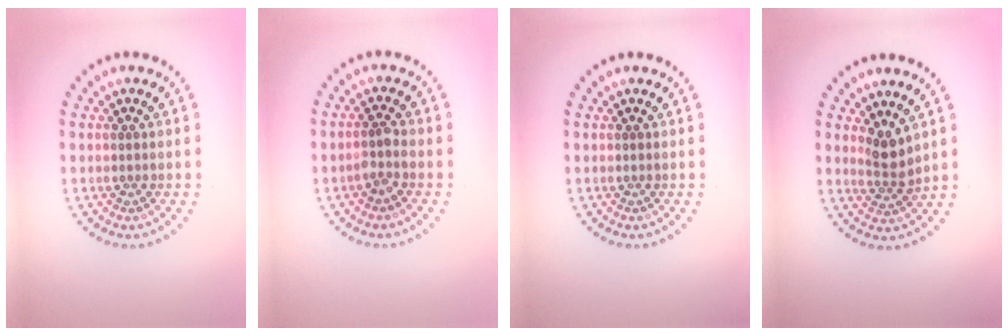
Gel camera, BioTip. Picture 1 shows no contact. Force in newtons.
{"total": 1.5, "press": 1.1, "slide": 0.9}
{"total": 0.0}
{"total": 2.4, "press": 1.8, "slide": 1.6}